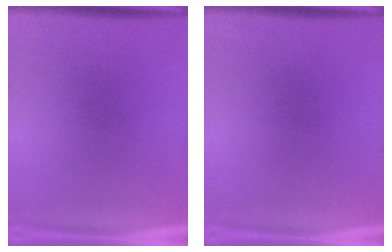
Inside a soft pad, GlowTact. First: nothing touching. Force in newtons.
{"total": 0.0}